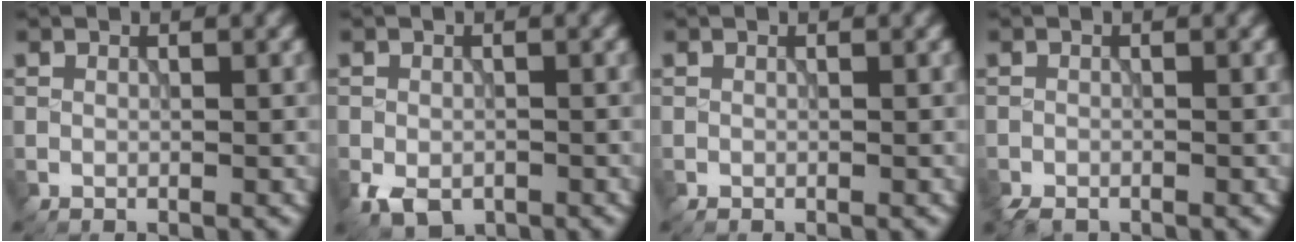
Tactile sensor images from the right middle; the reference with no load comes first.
{"total": 3.2, "force": [-1.7, 2.0, 1.8], "torque": [-0.035, -0.014, -0.030]}
{"total": 0.0}
{"total": 1.6, "force": [-1.3, 0.8, 0.5], "torque": [-0.011, -0.005, -0.026]}